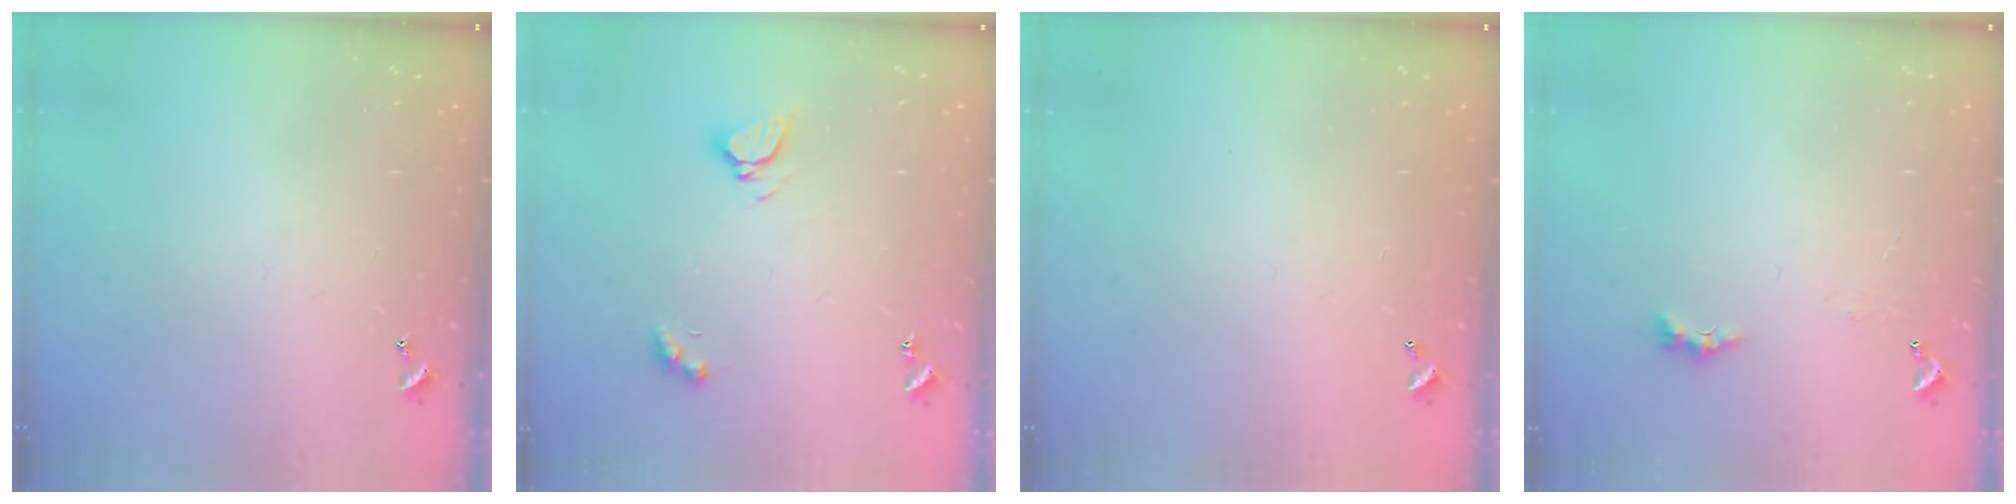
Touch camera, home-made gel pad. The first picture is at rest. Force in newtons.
{"total": 4.3, "press": 4.2, "slide": 0.4}
{"total": 2.9, "press": 2.9, "slide": 0.1}
{"total": 2.0, "press": 1.9, "slide": 0.6}